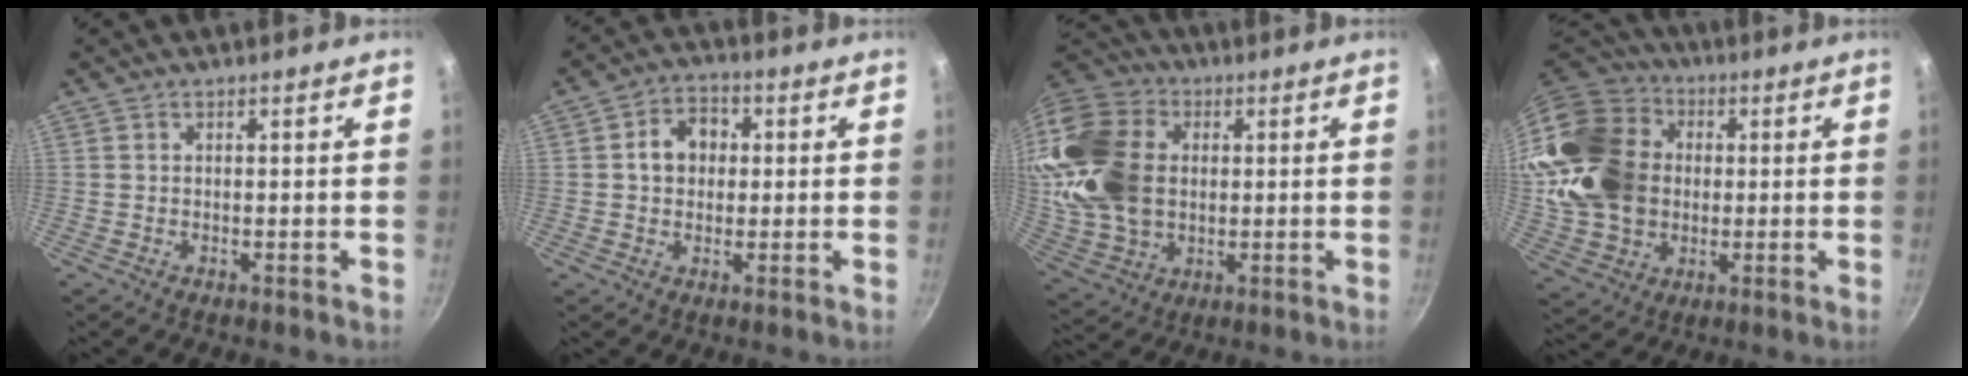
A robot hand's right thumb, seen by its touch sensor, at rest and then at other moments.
{"total": 6.9, "force": [0.8, 5.6, 4.0], "torque": [-0.034, 0.014, 0.004]}
{"total": 21.9, "force": [2.7, 16.2, 14.5], "torque": [-0.276, 0.014, 0.059]}
{"total": 23.2, "force": [2.1, 18.6, 13.7], "torque": [-0.248, 0.032, 0.051]}